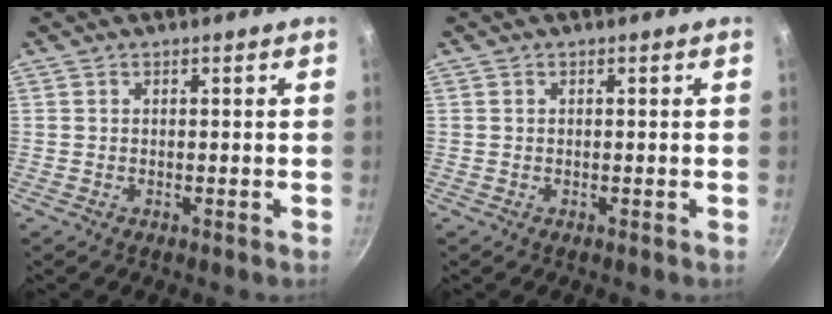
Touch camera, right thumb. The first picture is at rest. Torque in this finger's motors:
{"motor_torque": [0.31, 0.26, -0.36, 0.17, -0.03]}